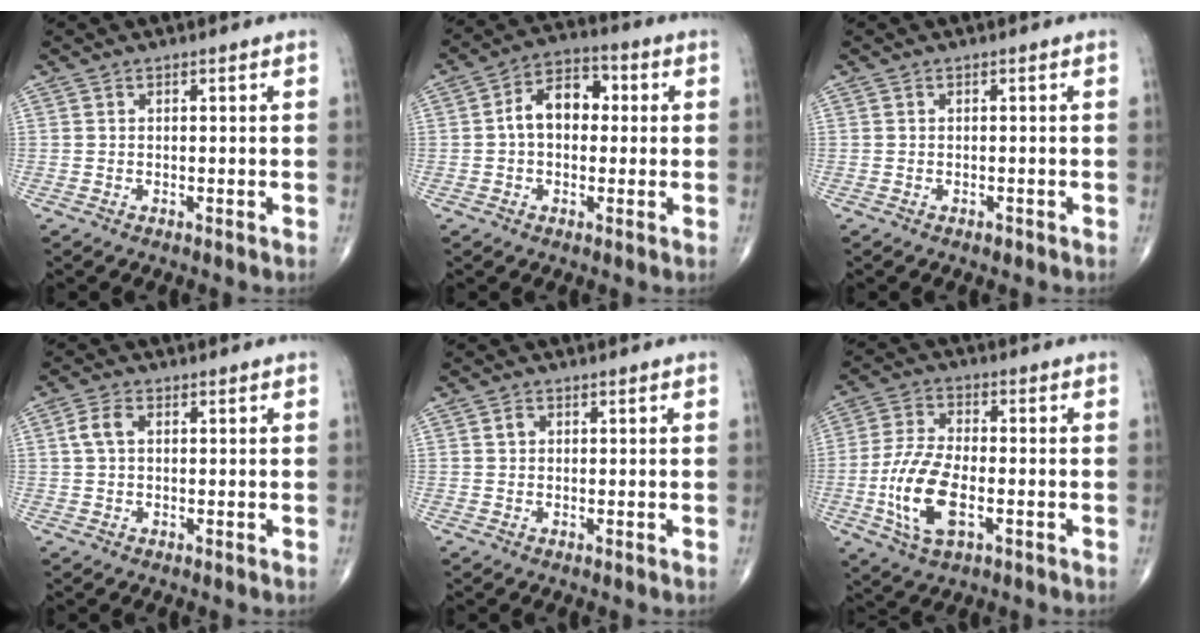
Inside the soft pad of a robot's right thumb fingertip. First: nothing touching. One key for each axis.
{"total": 8.9, "fx": 0.6, "fy": 6.0, "fz": 6.6, "tx": -0.087, "ty": 0.030, "tz": -0.001}
{"total": 0.5, "fx": -0.4, "fy": 0.3, "fz": 0.2, "tx": 0.000, "ty": 0.001, "tz": -0.008}
{"total": 3.5, "fx": 0.8, "fy": 2.1, "fz": 2.7, "tx": -0.062, "ty": 0.009, "tz": 0.014}
{"total": 0.9, "fx": 0.4, "fy": 0.4, "fz": 0.7, "tx": -0.017, "ty": 0.007, "tz": 0.008}
{"total": 12.2, "fx": -3.1, "fy": 5.7, "fz": 10.4, "tx": -0.217, "ty": 0.009, "tz": -0.060}